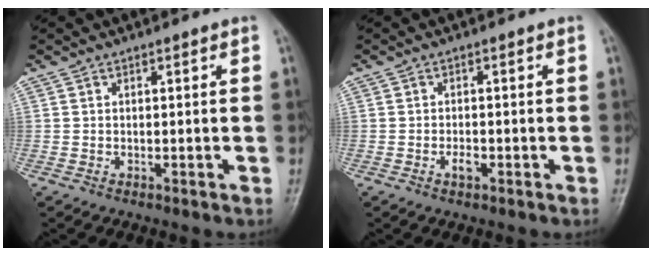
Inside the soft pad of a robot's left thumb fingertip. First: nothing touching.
{"total": 1.7, "force": [-0.7, 0.8, 1.3], "torque": [-0.022, 0.005, -0.012]}